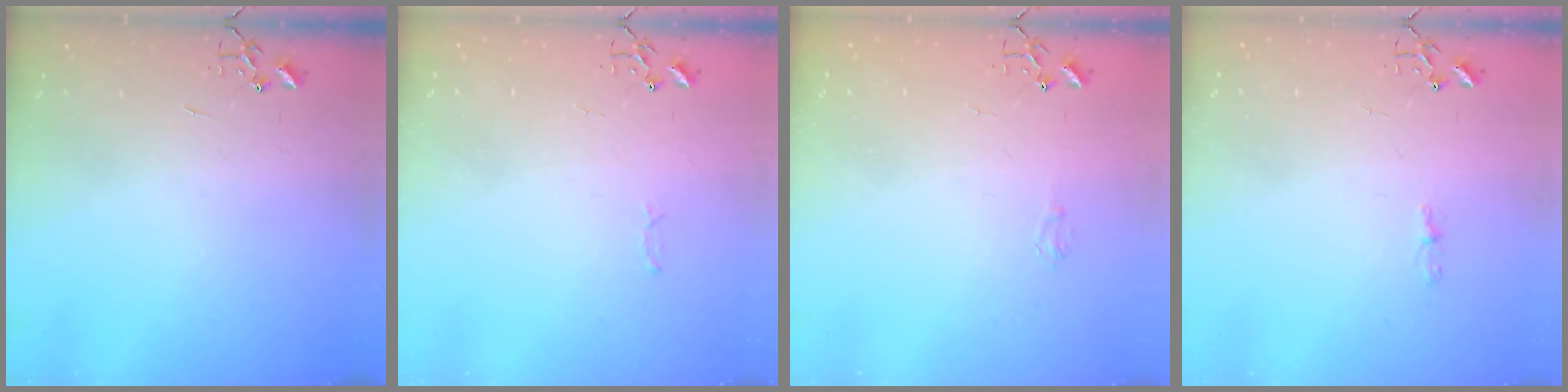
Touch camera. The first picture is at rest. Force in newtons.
{"total": 2.8, "press": 2.8, "slide": 0.4}
{"total": 3.8, "press": 3.8, "slide": 0.5}
{"total": 3.7, "press": 3.7, "slide": 0.5}